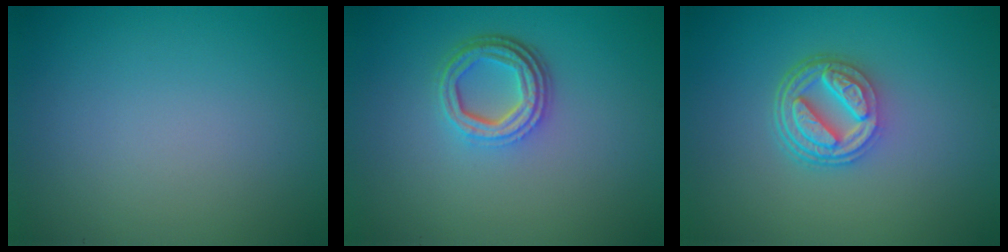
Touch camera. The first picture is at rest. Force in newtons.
{"total": 4.1, "press": 3.2, "slide": 2.7}
{"total": 5.0, "press": 3.8, "slide": 3.2}